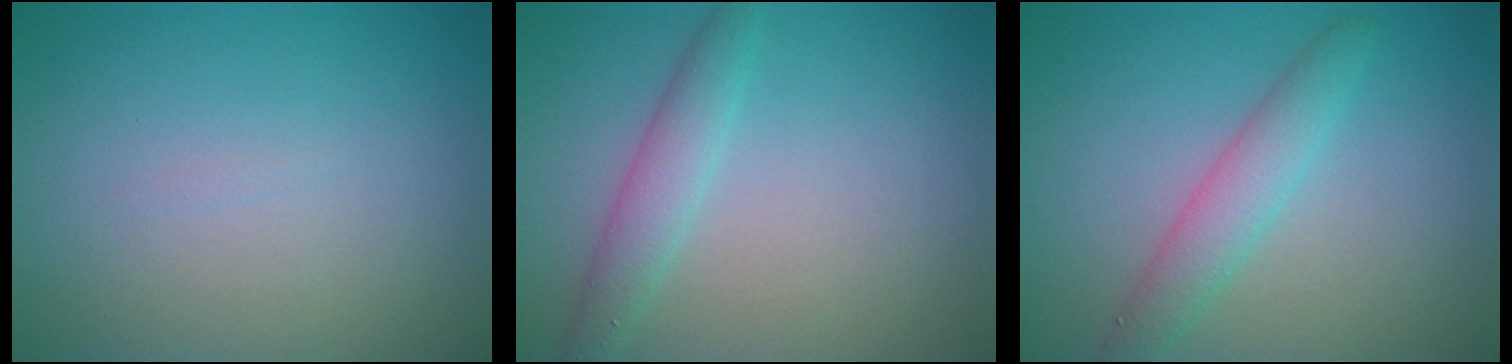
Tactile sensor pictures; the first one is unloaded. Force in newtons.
{"total": 2.5, "press": 2.5, "slide": 0.0}
{"total": 3.0, "press": 3.0, "slide": 0.3}